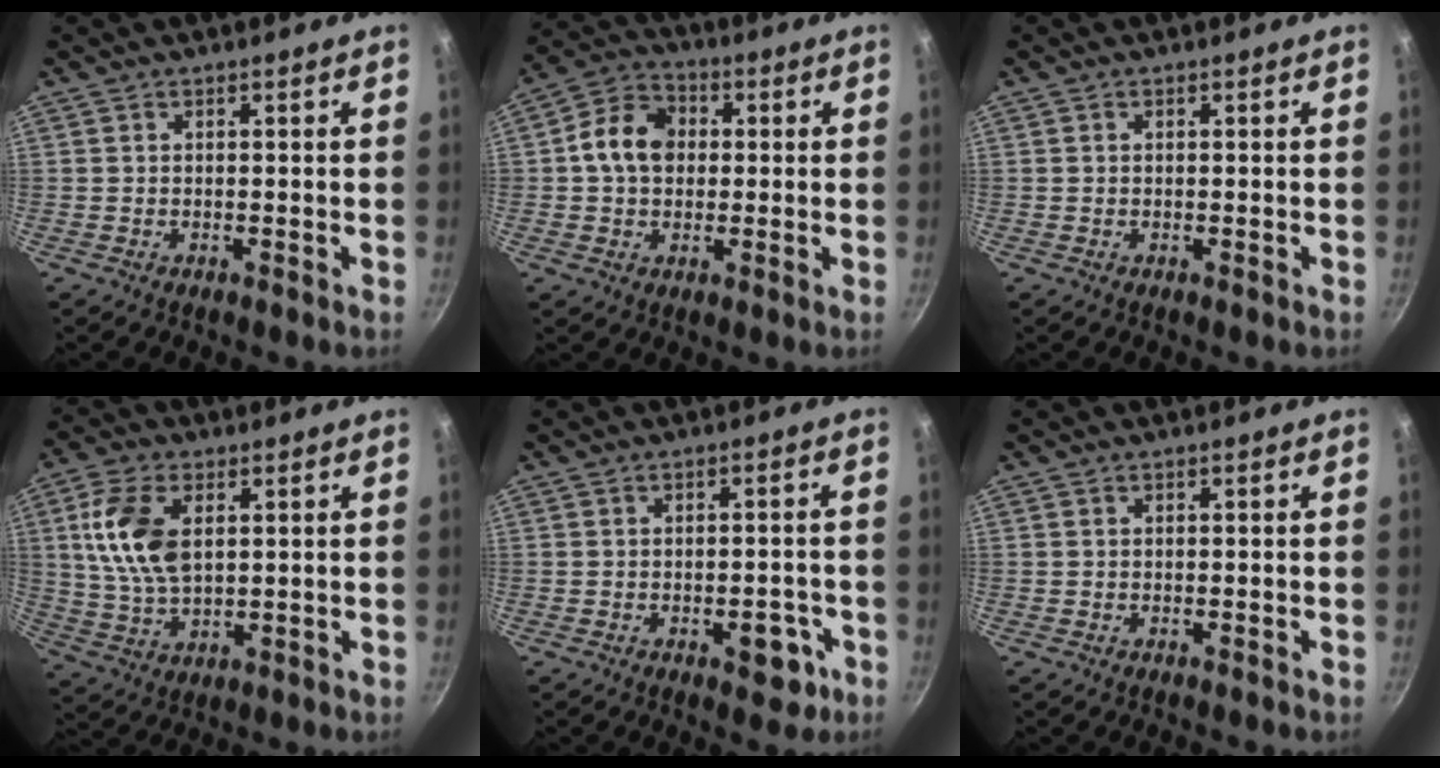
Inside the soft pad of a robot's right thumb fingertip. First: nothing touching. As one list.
[{"total": 9.9, "force": [0.9, 7.8, 6.1], "torque": [-0.083, 0.017, -0.002]}, {"total": 0.0}, {"total": 12.1, "force": [3.0, 7.0, 9.5], "torque": [-0.175, -0.009, 0.059]}, {"total": 5.6, "force": [-2.3, 3.0, 4.1], "torque": [-0.028, 0.017, -0.024]}, {"total": 0.0}]